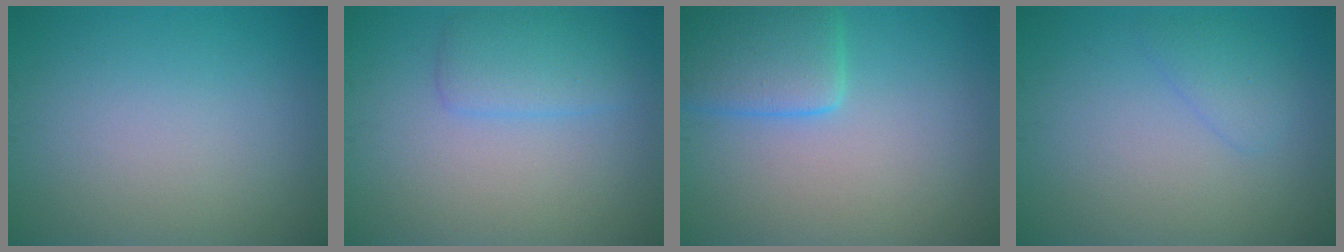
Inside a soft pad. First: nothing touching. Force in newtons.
{"total": 2.8, "press": 2.8, "slide": 0.2}
{"total": 4.7, "press": 4.7, "slide": 0.3}
{"total": 1.6, "press": 1.6, "slide": 0.1}